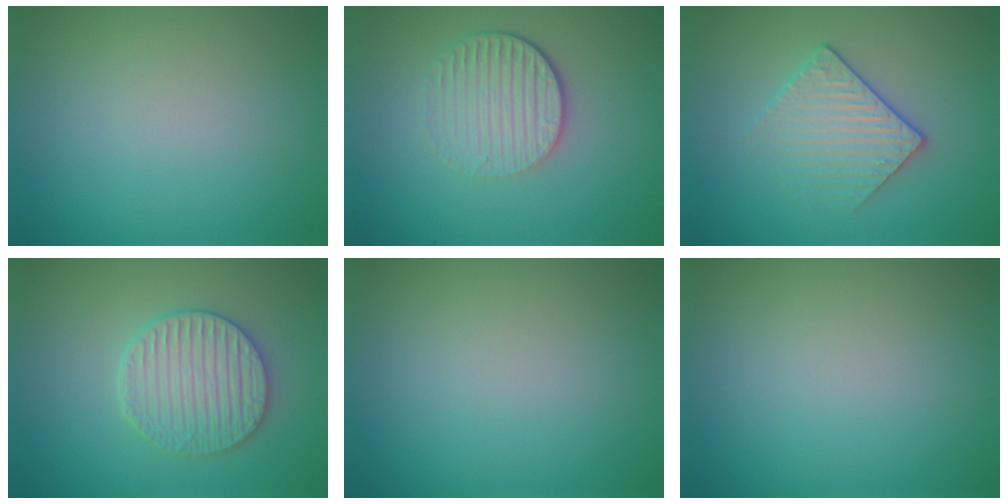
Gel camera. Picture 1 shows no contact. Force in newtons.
{"total": 4.3, "press": 2.8, "slide": 3.2}
{"total": 3.1, "press": 2.8, "slide": 1.3}
{"total": 4.1, "press": 3.8, "slide": 1.4}
{"total": 0.0}
{"total": 0.0}